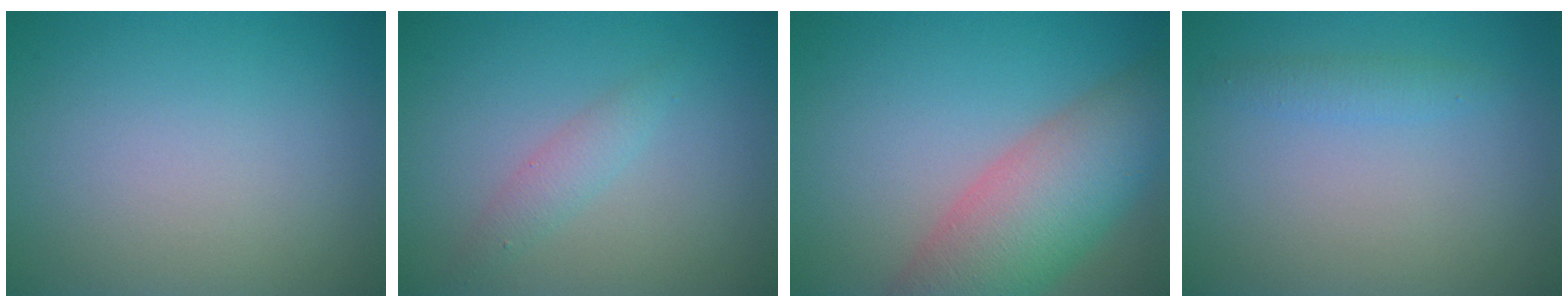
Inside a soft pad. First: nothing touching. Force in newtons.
{"total": 1.6, "press": 1.6, "slide": 0.1}
{"total": 8.3, "press": 8.3, "slide": 0.4}
{"total": 1.3, "press": 1.3, "slide": 0.0}